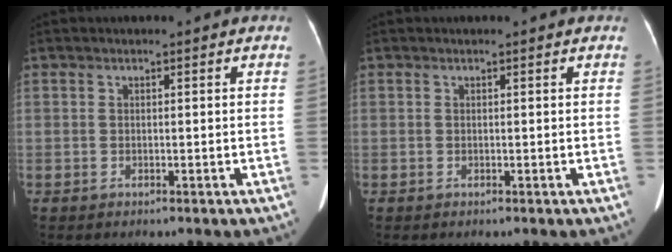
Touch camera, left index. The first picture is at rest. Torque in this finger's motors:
{"motor_torque": [-0.13, 0.11, -0.01, 0.01]}